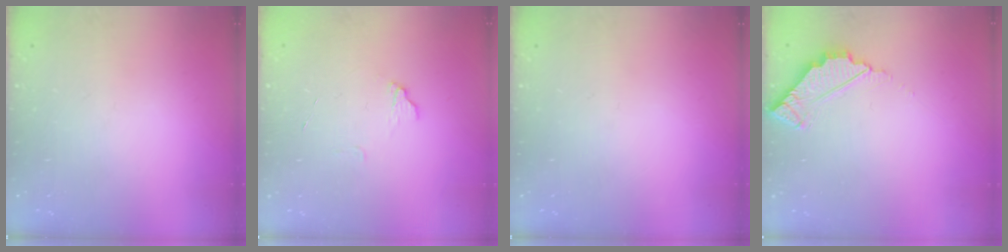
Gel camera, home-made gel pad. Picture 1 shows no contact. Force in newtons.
{"total": 5.8, "press": 5.8, "slide": 0.5}
{"total": 0.0}
{"total": 4.2, "press": 4.2, "slide": 0.4}